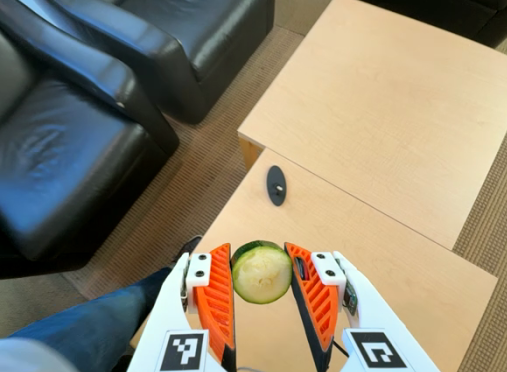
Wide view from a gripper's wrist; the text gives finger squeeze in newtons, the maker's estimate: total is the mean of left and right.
{"total": 10.1, "left": 9.8, "right": 10.5}